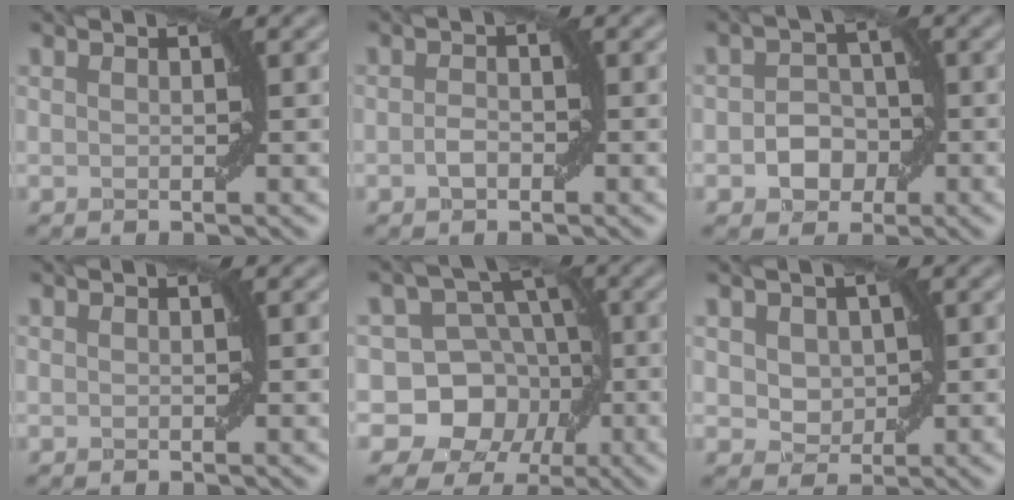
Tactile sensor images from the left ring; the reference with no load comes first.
{"total": 1.2, "force": [-0.5, 0.7, 0.9], "torque": [-0.018, 0.004, -0.010]}
{"total": 3.2, "force": [-1.0, 2.6, 1.7], "torque": [-0.021, 0.003, -0.016]}
{"total": 0.0}
{"total": 9.7, "force": [-2.5, 8.9, 3.2], "torque": [-0.038, 0.024, -0.069]}
{"total": 2.7, "force": [0.7, 2.1, 1.5], "torque": [-0.029, 0.004, 0.008]}